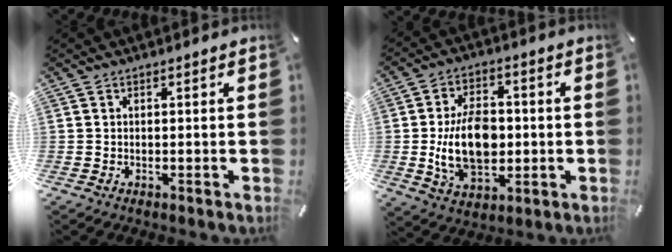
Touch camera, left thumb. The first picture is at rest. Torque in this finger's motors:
{"motor_torque": [0.66, 0.79, 0.98, 0.66, 0.38]}